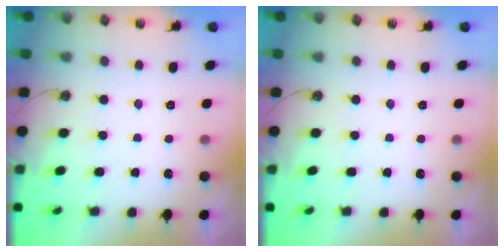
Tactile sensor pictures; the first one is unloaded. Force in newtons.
{"total": 0.0}